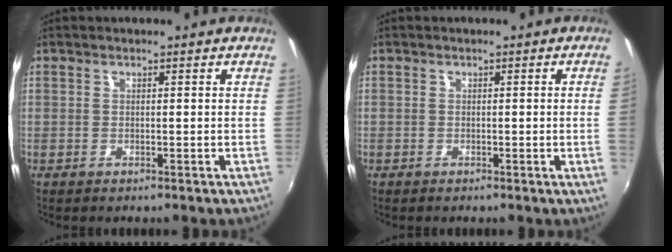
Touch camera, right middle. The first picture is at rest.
{"total": 1.1, "force": [-0.1, -0.7, 0.9], "torque": [-0.011, -0.006, -0.001]}